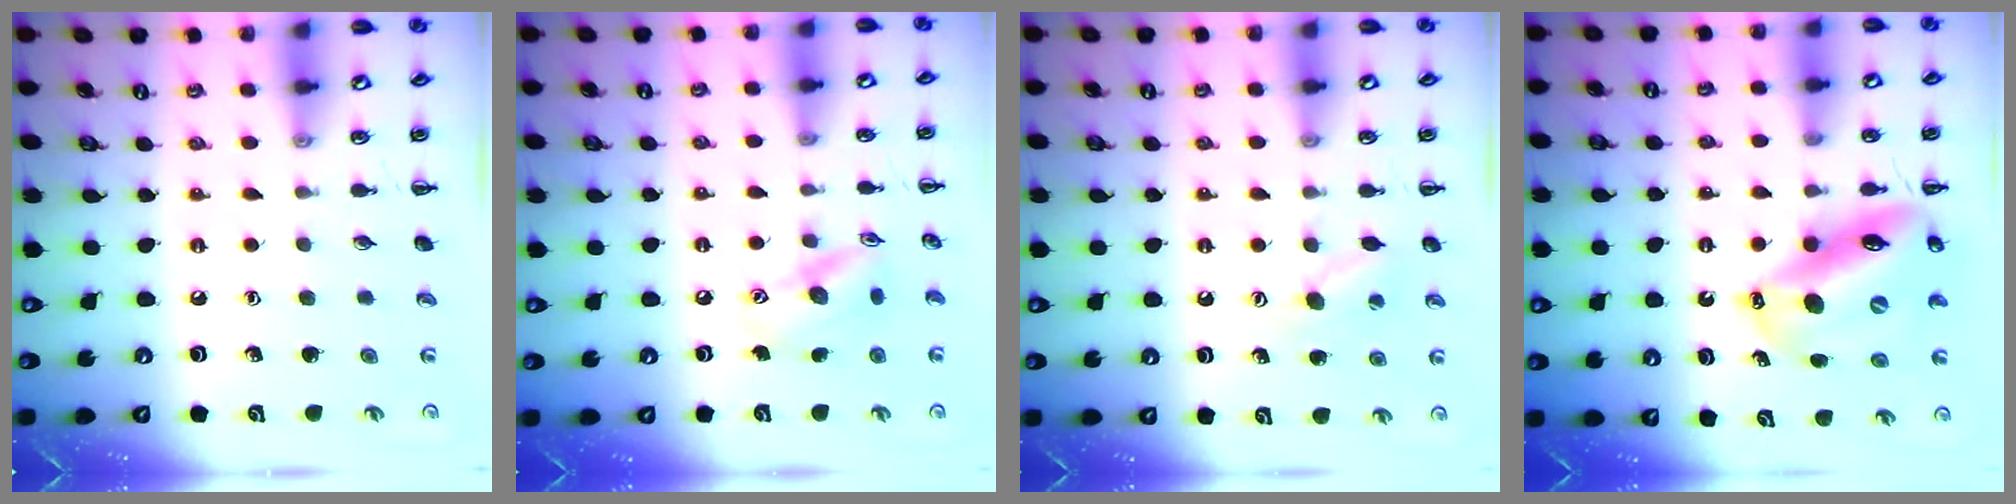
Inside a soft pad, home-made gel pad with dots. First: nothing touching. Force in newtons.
{"total": 12.6, "press": 12.5, "slide": 1.9}
{"total": 7.2, "press": 7.1, "slide": 1.2}
{"total": 15.2, "press": 14.7, "slide": 3.8}